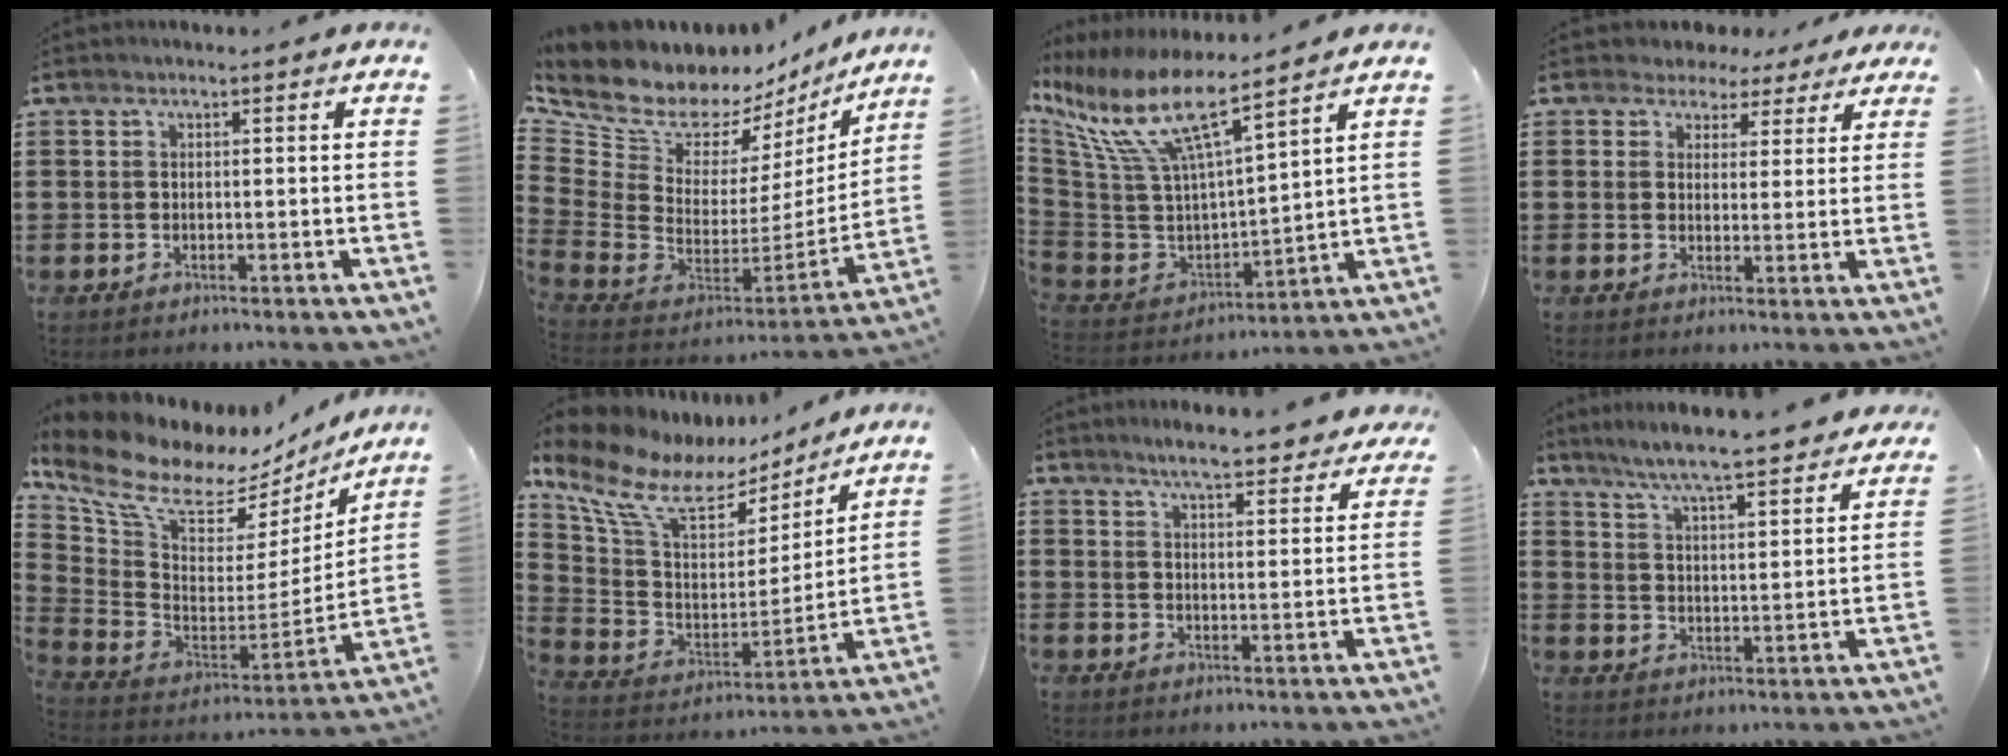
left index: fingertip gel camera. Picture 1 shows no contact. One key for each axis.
{"total": 9.1, "fx": 7.9, "fy": 4.1, "fz": 2.1, "tx": -0.103, "ty": -0.081, "tz": 0.138}
{"total": 11.6, "fx": 6.7, "fy": 3.1, "fz": 9.1, "tx": -0.212, "ty": -0.048, "tz": 0.106}
{"total": 3.5, "fx": 2.5, "fy": 2.3, "fz": 0.4, "tx": -0.026, "ty": 0.002, "tz": 0.045}
{"total": 9.4, "fx": 6.5, "fy": 4.5, "fz": 5.0, "tx": -0.130, "ty": -0.049, "tz": 0.115}
{"total": 11.9, "fx": 7.5, "fy": 6.1, "fz": 7.0, "tx": -0.177, "ty": -0.037, "tz": 0.129}
{"total": 5.8, "fx": 5.4, "fy": 0.4, "fz": 2.2, "tx": -0.061, "ty": -0.016, "tz": 0.097}
{"total": 6.1, "fx": 5.7, "fy": -0.5, "fz": 2.2, "tx": -0.068, "ty": -0.039, "tz": 0.094}